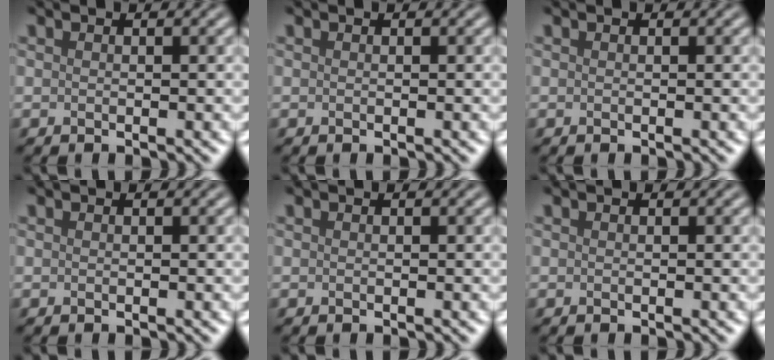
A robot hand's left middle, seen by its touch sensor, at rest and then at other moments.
{"total": 0.0}
{"total": 0.0}
{"total": 0.0}
{"total": 0.0}
{"total": 0.0}